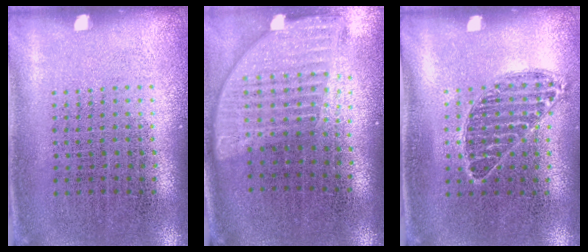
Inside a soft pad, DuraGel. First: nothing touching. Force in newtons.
{"total": 1.8, "press": 1.5, "slide": 1.0}
{"total": 0.6, "press": 0.6, "slide": 0.1}